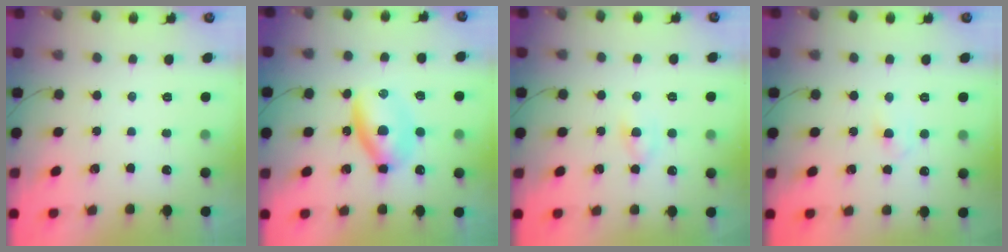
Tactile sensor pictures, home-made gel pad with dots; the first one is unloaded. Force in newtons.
{"total": 7.4, "press": 7.3, "slide": 0.7}
{"total": 3.2, "press": 3.0, "slide": 1.2}
{"total": 3.3, "press": 3.1, "slide": 1.1}